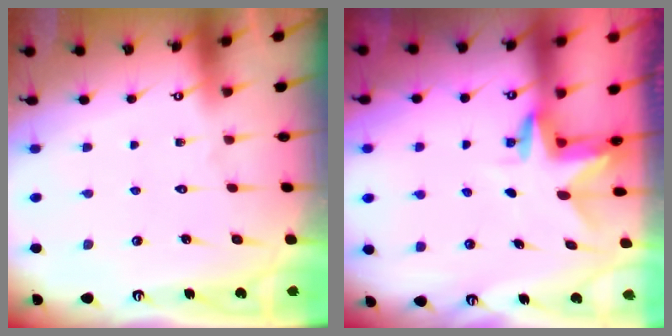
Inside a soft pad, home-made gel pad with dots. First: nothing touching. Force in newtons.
{"total": 3.1, "press": 3.1, "slide": 0.2}